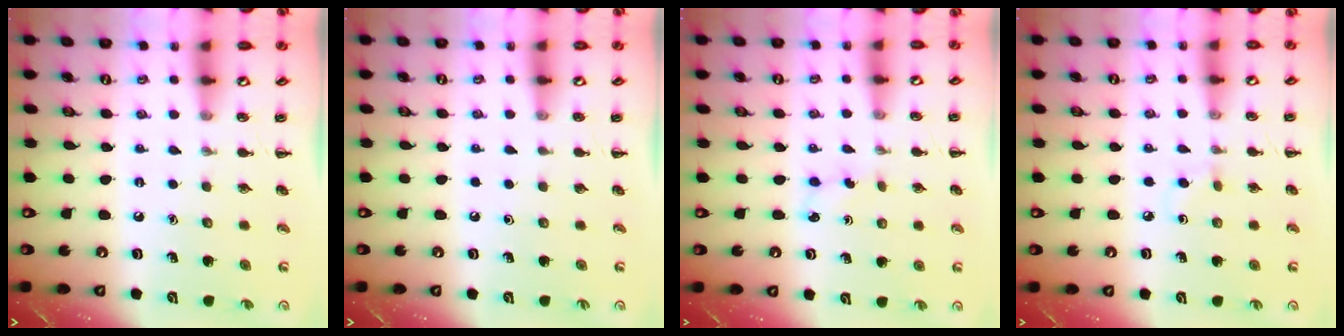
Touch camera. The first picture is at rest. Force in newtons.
{"total": 0.0}
{"total": 2.6, "press": 2.5, "slide": 0.8}
{"total": 2.1, "press": 1.8, "slide": 1.0}